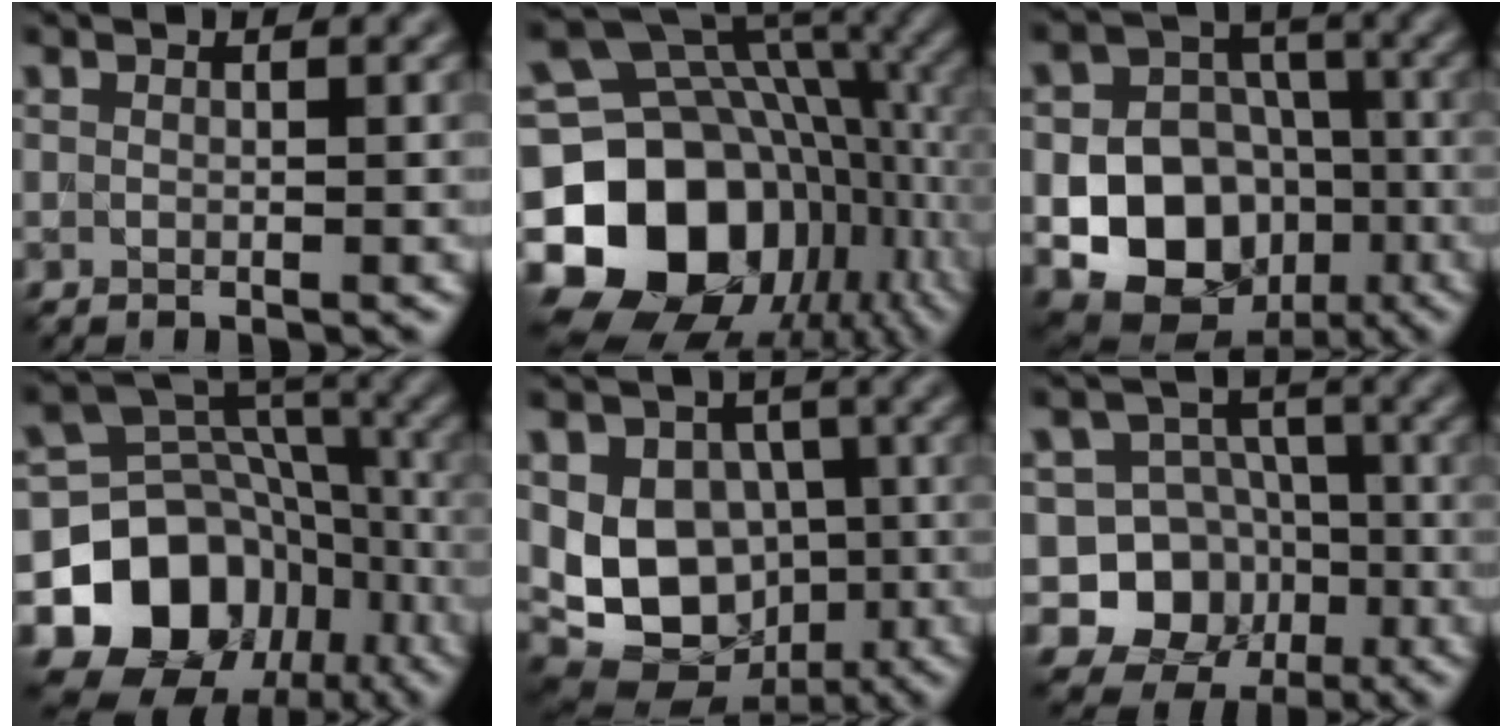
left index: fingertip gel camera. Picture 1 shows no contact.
{"total": 19.2, "force": [-4.5, 14.7, 11.6], "torque": [-0.227, -0.018, -0.075]}
{"total": 11.5, "force": [-3.6, 9.6, 5.4], "torque": [-0.084, -0.012, -0.089]}
{"total": 13.5, "force": [-5.5, 10.7, 6.1], "torque": [-0.119, 0.011, -0.102]}
{"total": 10.4, "force": [-0.9, 8.1, 6.4], "torque": [-0.087, -0.005, -0.028]}
{"total": 9.3, "force": [-3.0, 8.3, 3.0], "torque": [-0.036, 0.008, -0.081]}